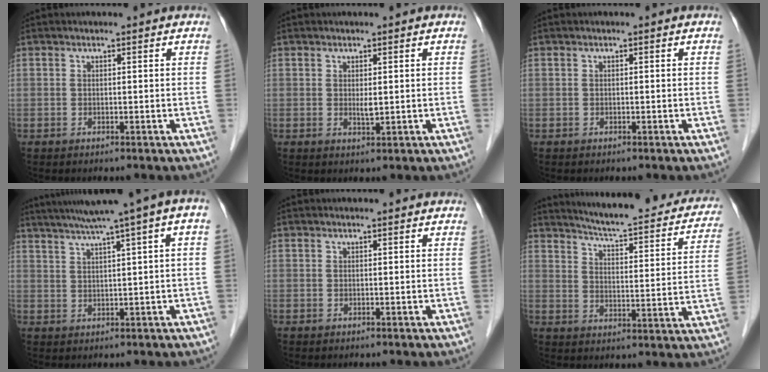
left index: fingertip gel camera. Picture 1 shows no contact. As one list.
[{"total": 1.3, "force": [0.1, 0.4, 1.3], "torque": [-0.026, -0.007, 0.005]}, {"total": 0.0}, {"total": 10.9, "force": [6.2, -0.5, 8.9], "torque": [-0.139, 0.039, 0.088]}, {"total": 0.8, "force": [0.8, 0.2, 0.3], "torque": [-0.007, 0.014, 0.011]}, {"total": 21.7, "force": [19.4, 3.6, 8.9], "torque": [-0.113, -0.040, 0.231]}]